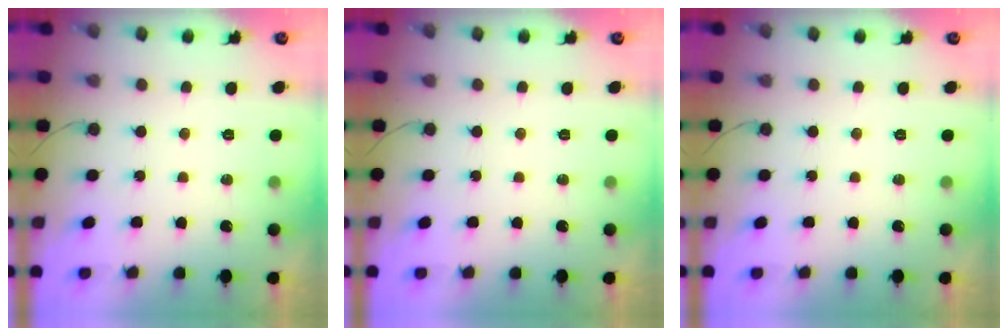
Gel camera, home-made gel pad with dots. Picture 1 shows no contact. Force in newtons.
{"total": 0.0}
{"total": 0.0}